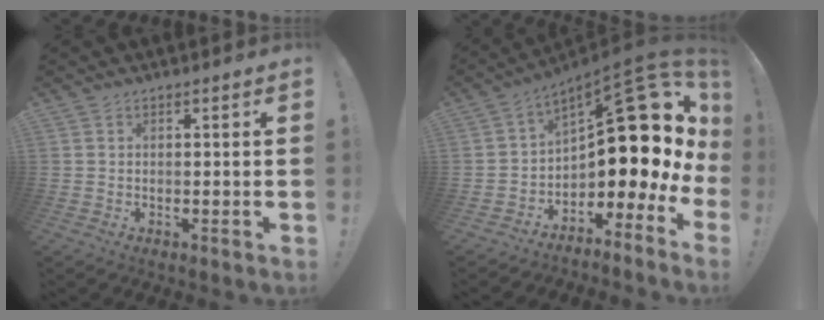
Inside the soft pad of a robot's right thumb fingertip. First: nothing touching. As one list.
[{"total": 16.8, "force": [8.2, 7.9, 12.4], "torque": [-0.153, -0.075, 0.151]}]